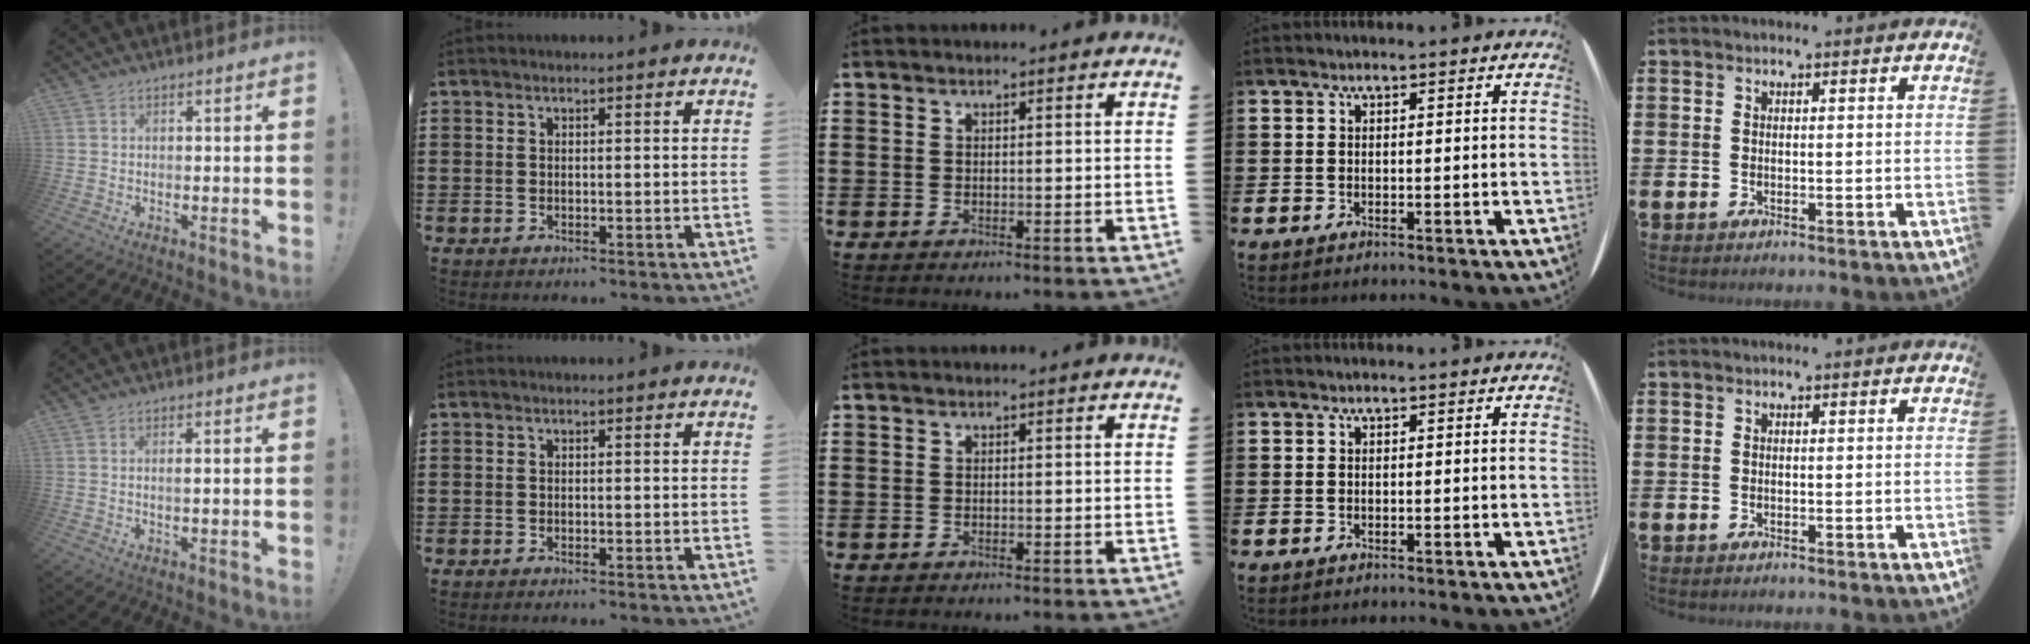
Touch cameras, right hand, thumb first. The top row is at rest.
{"thumb": {"total": 1.4, "force": [0.1, 0.2, 1.4], "torque": [-0.019, -0.003, 0.000]}, "index": {"total": 0.5, "force": [-0.5, -0.1, 0.1], "torque": [-0.003, -0.003, -0.011]}}